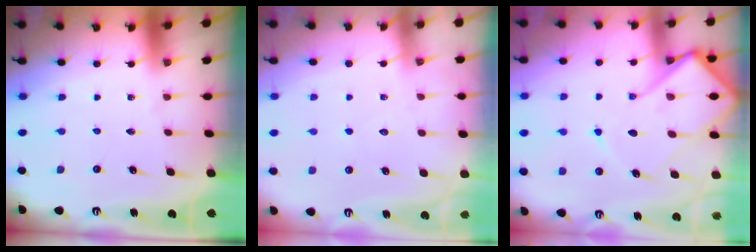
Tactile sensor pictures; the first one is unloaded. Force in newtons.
{"total": 5.1, "press": 5.0, "slide": 0.6}
{"total": 15.5, "press": 15.4, "slide": 1.5}